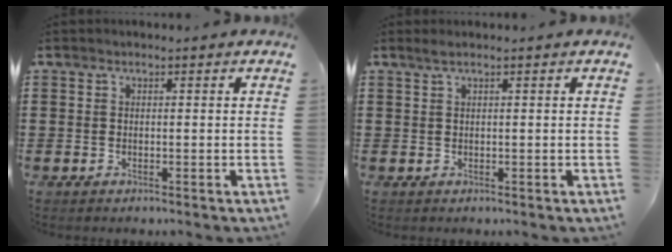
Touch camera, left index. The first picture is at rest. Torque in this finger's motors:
{"motor_torque": [0.15, 0.33, 0.04, 0.02]}